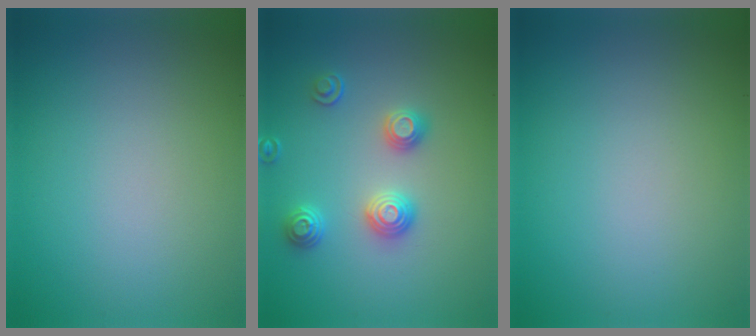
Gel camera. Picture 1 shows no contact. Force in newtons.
{"total": 2.9, "press": 2.7, "slide": 1.1}
{"total": 0.0}